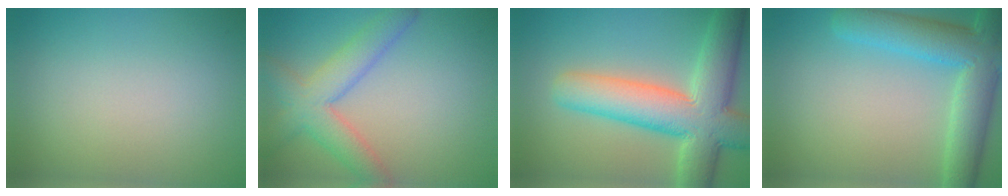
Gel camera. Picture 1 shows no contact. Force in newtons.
{"total": 5.4, "press": 5.4, "slide": 0.3}
{"total": 10.3, "press": 10.3, "slide": 0.7}
{"total": 7.9, "press": 7.9, "slide": 0.3}